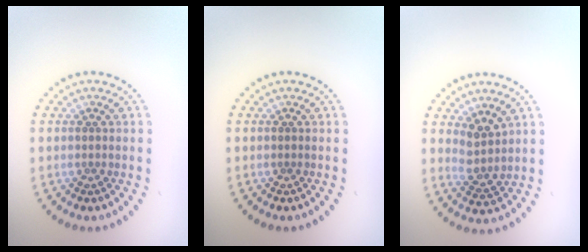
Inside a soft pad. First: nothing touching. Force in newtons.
{"total": 0.0}
{"total": 2.4, "press": 2.0, "slide": 1.4}